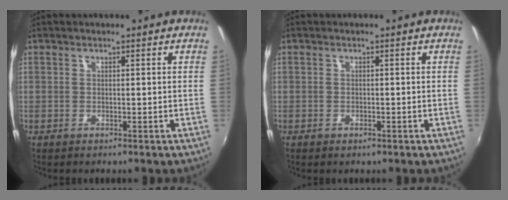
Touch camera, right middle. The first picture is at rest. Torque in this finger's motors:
{"motor_torque": [-0.27, 0.11, -0.03, -0.01]}